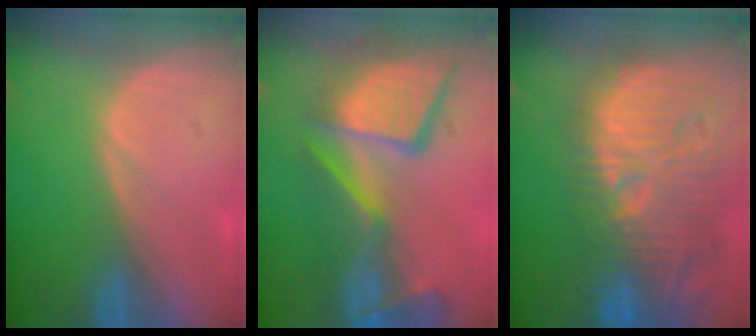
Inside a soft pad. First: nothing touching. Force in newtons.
{"total": 13.2, "press": 11.2, "slide": 6.9}
{"total": 13.9, "press": 12.7, "slide": 5.5}